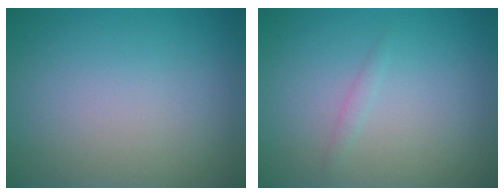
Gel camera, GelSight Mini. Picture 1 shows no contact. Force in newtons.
{"total": 0.7, "press": 0.7, "slide": 0.0}